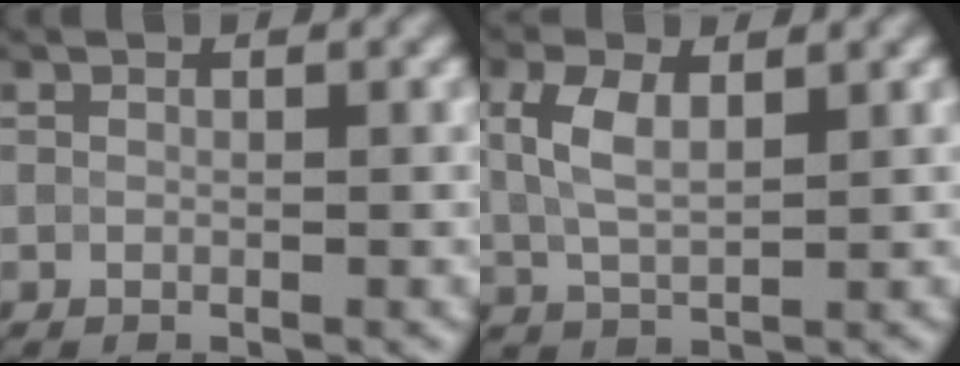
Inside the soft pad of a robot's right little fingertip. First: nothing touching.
{"total": 3.9, "force": [1.6, 1.7, 3.1], "torque": [-0.079, 0.011, 0.037]}